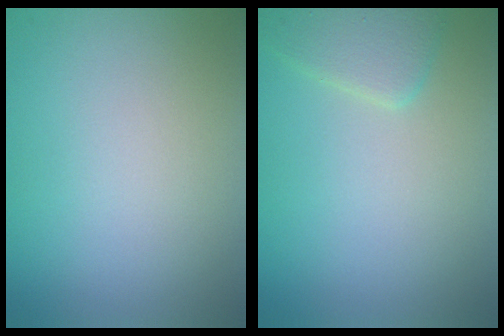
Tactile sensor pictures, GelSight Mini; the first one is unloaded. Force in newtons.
{"total": 2.4, "press": 2.4, "slide": 0.1}